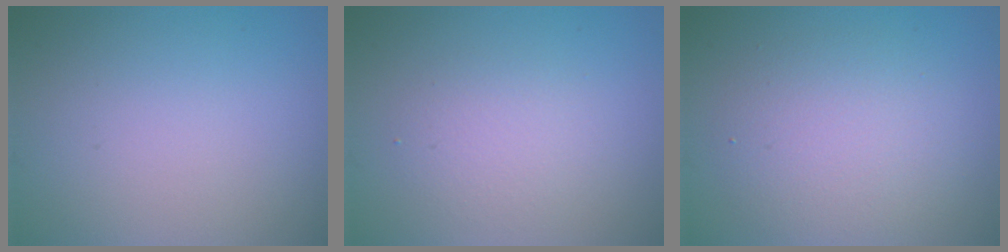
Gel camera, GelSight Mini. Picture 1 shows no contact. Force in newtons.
{"total": 2.4, "press": 2.4, "slide": 0.1}
{"total": 4.5, "press": 4.5, "slide": 0.1}